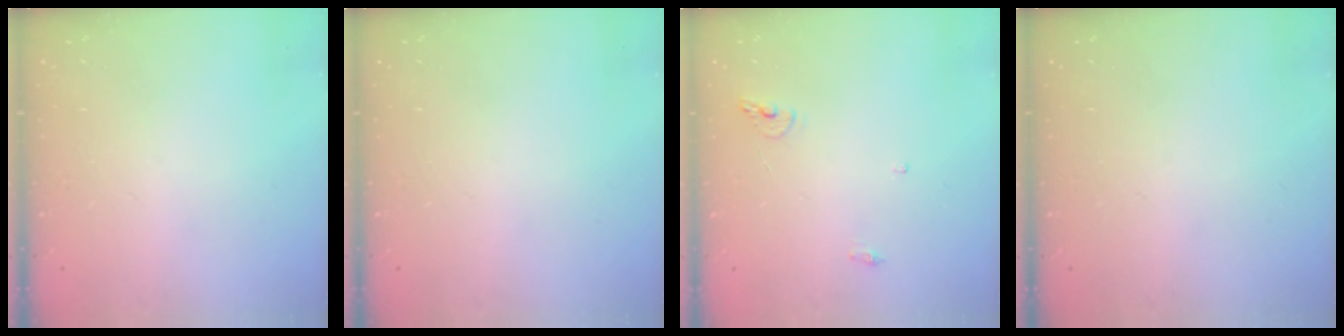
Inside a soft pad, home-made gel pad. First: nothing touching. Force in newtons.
{"total": 0.0}
{"total": 6.6, "press": 6.6, "slide": 0.7}
{"total": 0.0}